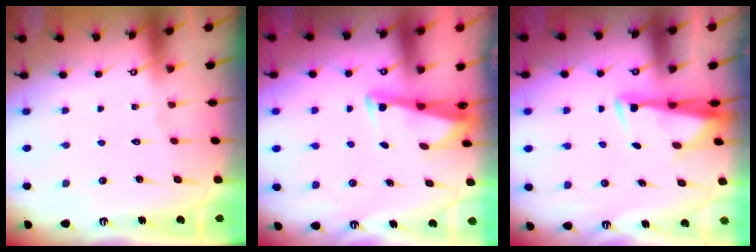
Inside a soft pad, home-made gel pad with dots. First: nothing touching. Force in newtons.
{"total": 2.8, "press": 2.7, "slide": 0.4}
{"total": 3.2, "press": 3.2, "slide": 0.8}